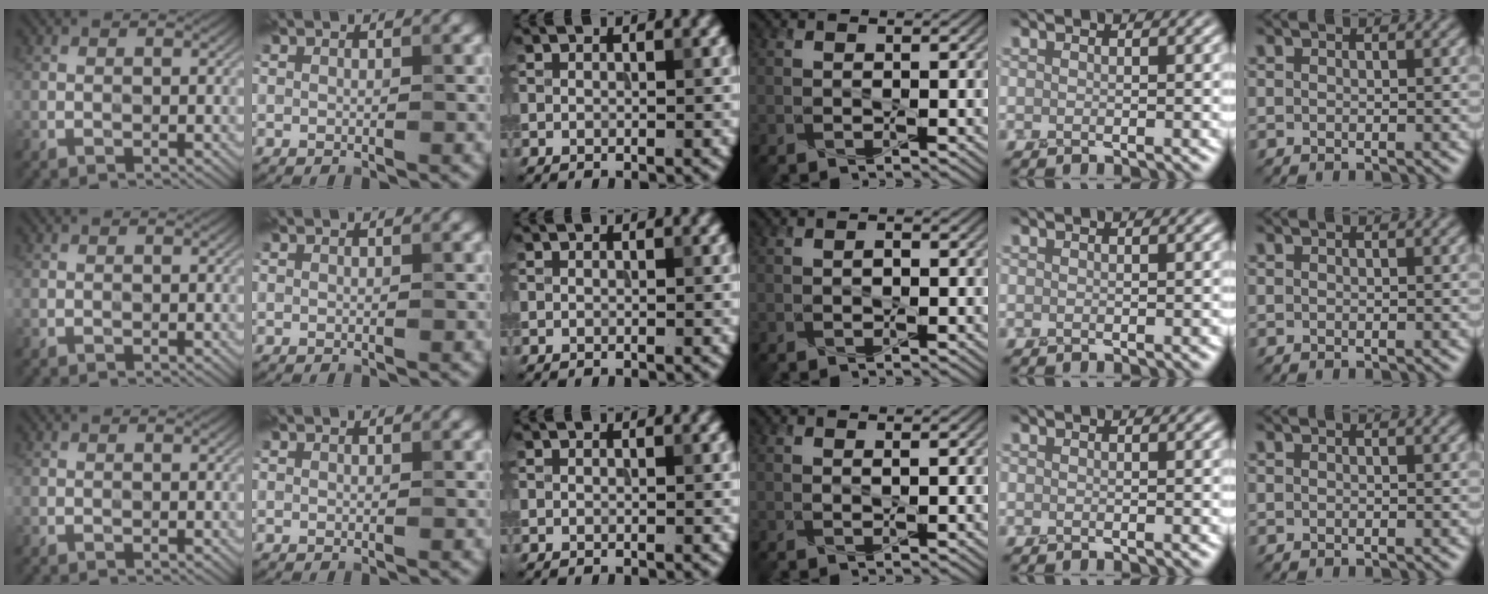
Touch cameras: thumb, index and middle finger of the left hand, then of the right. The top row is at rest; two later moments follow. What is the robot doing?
{"motion": "squeeze", "object": "air blower"}